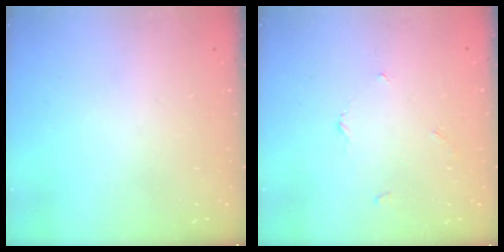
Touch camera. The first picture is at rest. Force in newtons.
{"total": 2.8, "press": 2.8, "slide": 0.3}